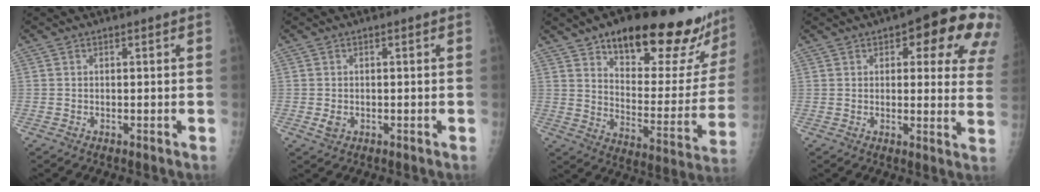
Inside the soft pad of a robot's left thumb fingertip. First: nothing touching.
{"total": 1.7, "force": [-0.5, 1.3, 0.9], "torque": [-0.013, -0.001, -0.005]}
{"total": 26.7, "force": [19.5, 9.1, 15.7], "torque": [-0.173, -0.092, 0.271]}
{"total": 16.4, "force": [8.0, 6.6, 12.8], "torque": [-0.105, -0.023, 0.084]}